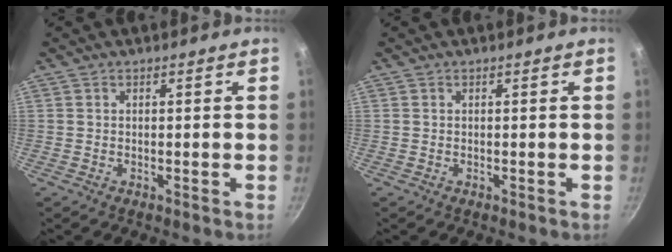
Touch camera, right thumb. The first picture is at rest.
{"total": 0.0}